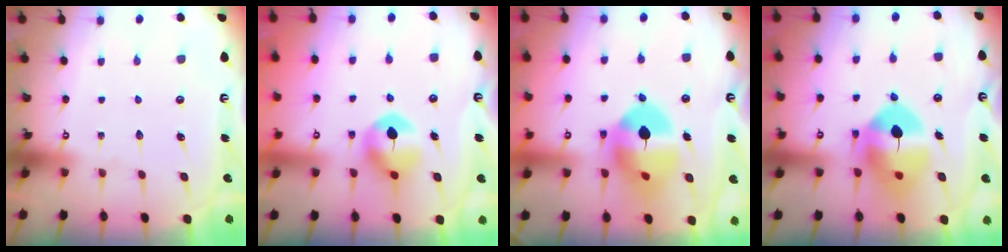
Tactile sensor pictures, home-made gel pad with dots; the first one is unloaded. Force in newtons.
{"total": 9.7, "press": 9.7, "slide": 0.5}
{"total": 12.7, "press": 12.6, "slide": 1.7}
{"total": 13.1, "press": 12.9, "slide": 2.5}